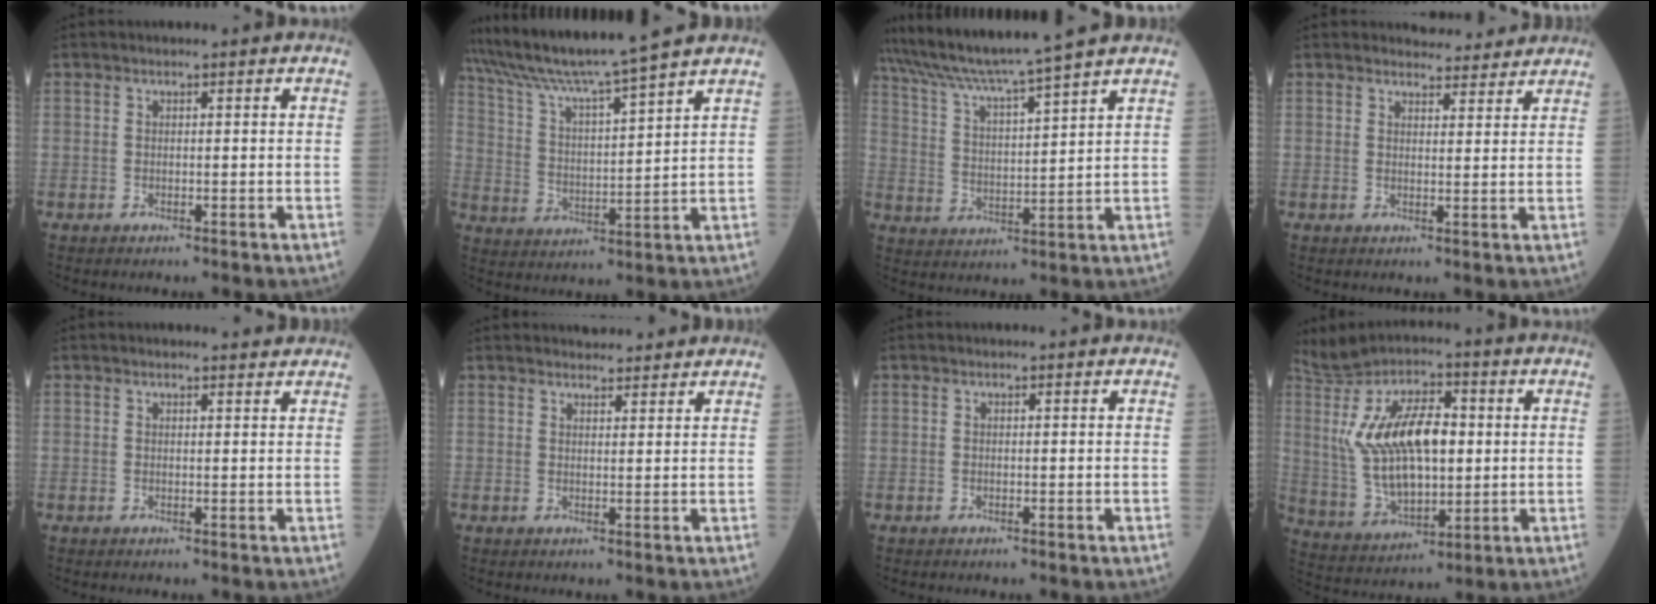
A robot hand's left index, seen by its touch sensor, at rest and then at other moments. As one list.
[{"total": 13.9, "force": [12.2, -1.7, 6.3], "torque": [-0.121, 0.013, 0.212]}, {"total": 12.7, "force": [11.2, -1.6, 5.8], "torque": [-0.108, 0.013, 0.195]}, {"total": 4.4, "force": [4.3, 0.9, 0.0], "torque": [0.001, 0.003, 0.050]}, {"total": 1.7, "force": [1.7, 0.1, -0.1], "torque": [-0.005, 0.000, 0.018]}, {"total": 5.3, "force": [5.1, 1.1, 1.1], "torque": [-0.008, 0.018, 0.064]}, {"total": 0.0}, {"total": 15.8, "force": [2.6, 7.0, 14.0], "torque": [-0.277, 0.016, 0.056]}]